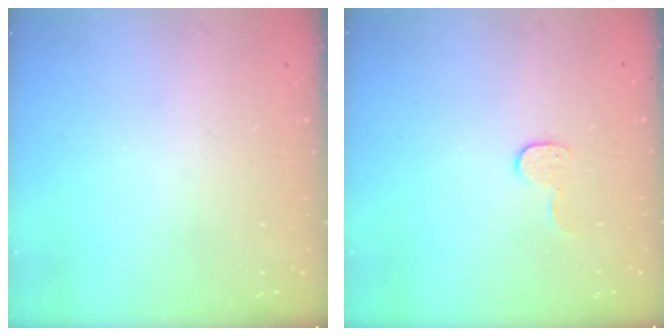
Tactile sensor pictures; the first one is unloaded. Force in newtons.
{"total": 5.7, "press": 5.7, "slide": 0.3}